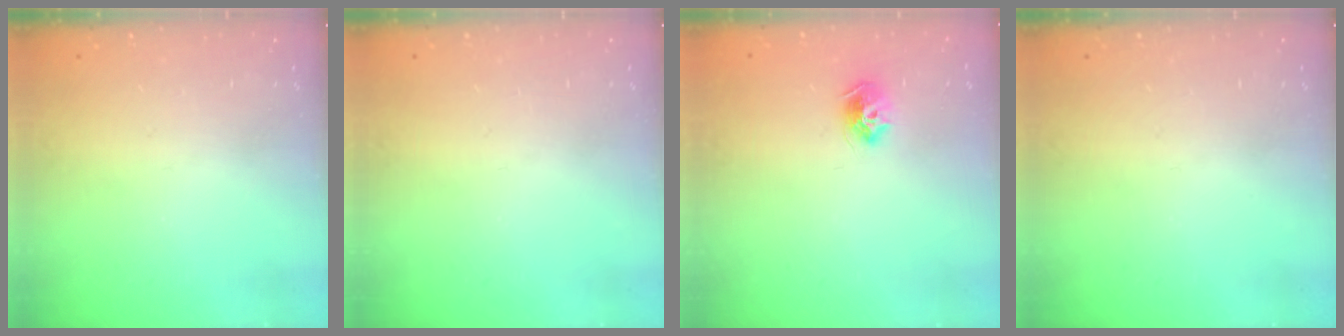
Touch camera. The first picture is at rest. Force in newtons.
{"total": 0.0}
{"total": 8.7, "press": 8.7, "slide": 0.4}
{"total": 0.0}